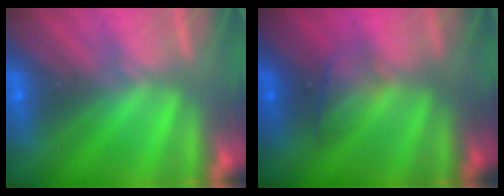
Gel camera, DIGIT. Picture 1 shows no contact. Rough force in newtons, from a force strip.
{"total": 2.2}